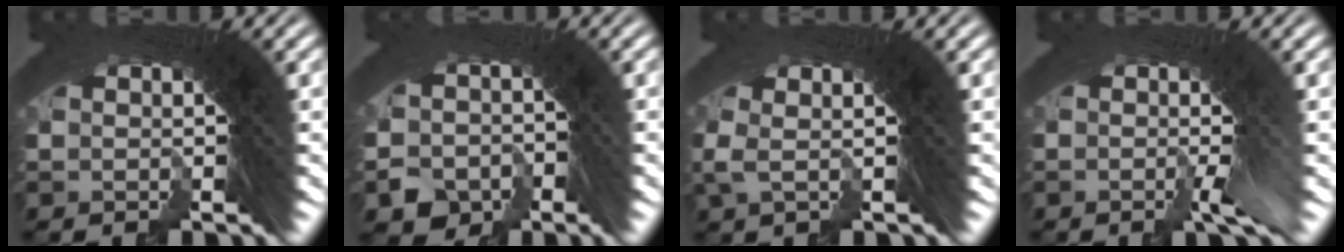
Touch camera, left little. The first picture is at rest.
{"total": 6.8, "force": [-3.3, 5.5, 2.0], "torque": [-0.050, -0.037, -0.047]}
{"total": 2.6, "force": [0.8, 0.4, 2.4], "torque": [-0.034, 0.012, 0.009]}
{"total": 2.2, "force": [-0.8, -0.3, 2.1], "torque": [-0.026, 0.016, -0.024]}